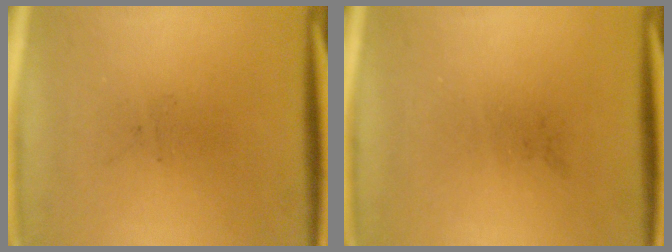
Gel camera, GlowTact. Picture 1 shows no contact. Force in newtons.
{"total": 0.0}